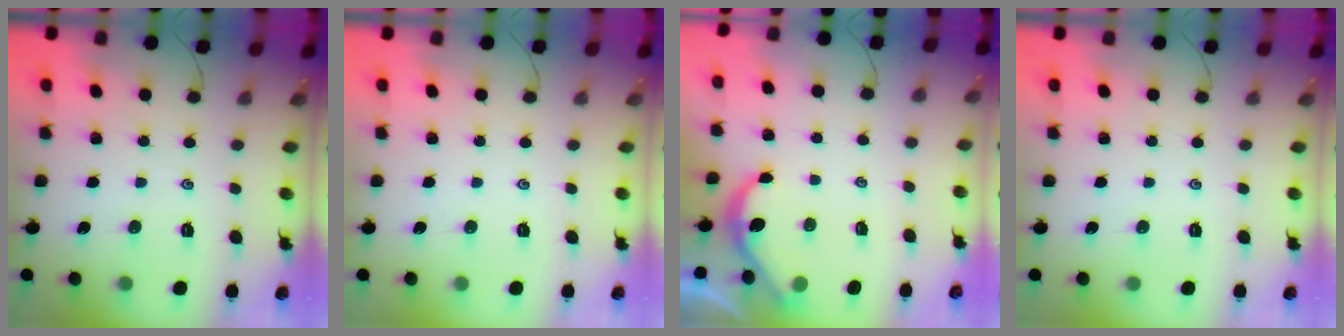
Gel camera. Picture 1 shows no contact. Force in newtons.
{"total": 0.0}
{"total": 3.3, "press": 3.3, "slide": 0.3}
{"total": 0.0}